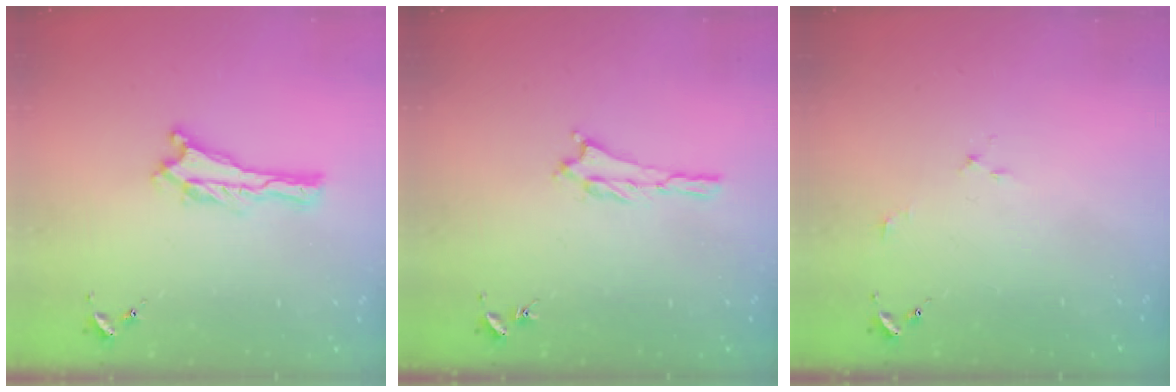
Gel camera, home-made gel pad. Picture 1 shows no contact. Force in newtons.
{"total": 1.4, "press": 1.4, "slide": 0.3}
{"total": 2.2, "press": 2.2, "slide": 0.2}